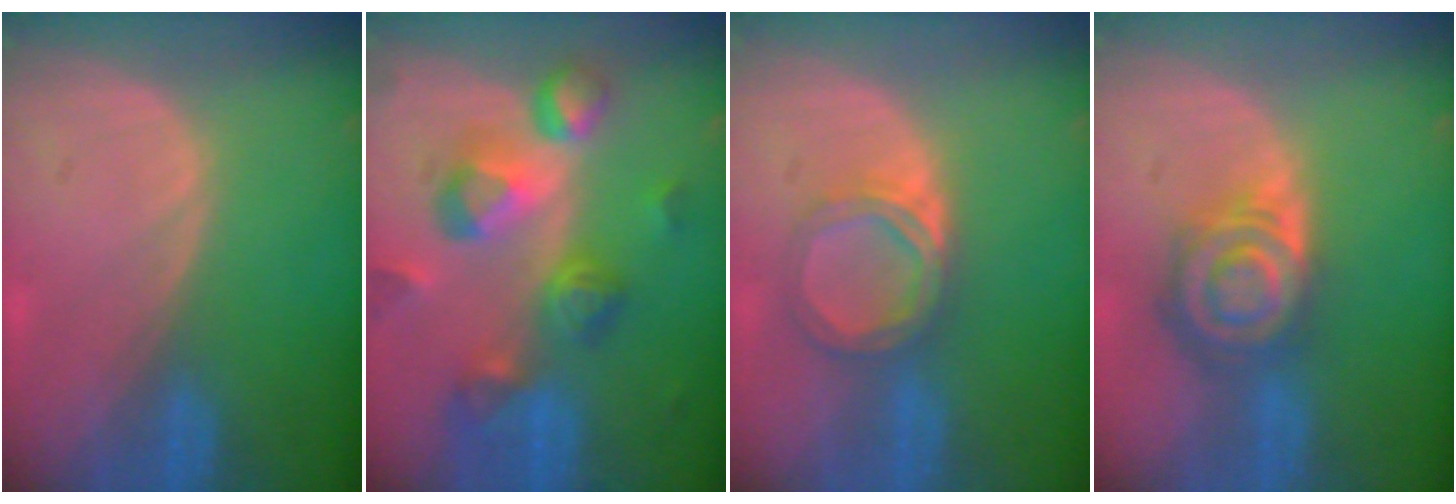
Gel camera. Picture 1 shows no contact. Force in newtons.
{"total": 10.5, "press": 9.4, "slide": 4.7}
{"total": 5.1, "press": 5.0, "slide": 1.0}
{"total": 8.2, "press": 7.2, "slide": 4.0}